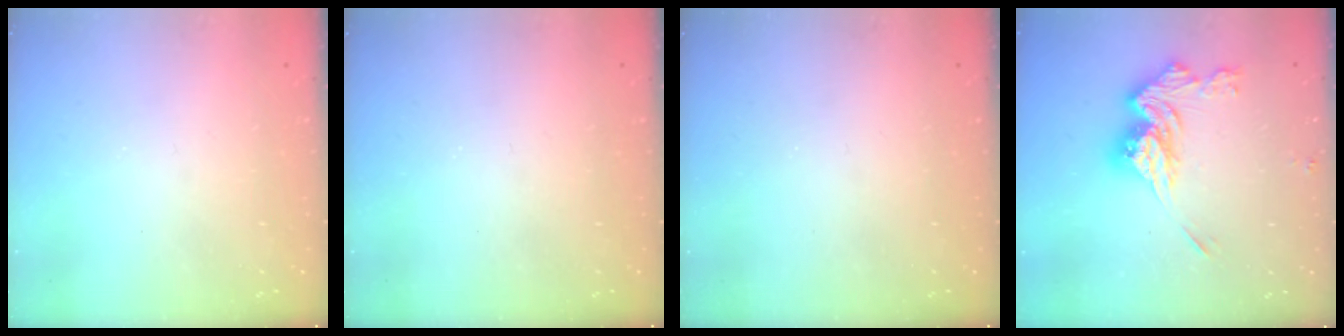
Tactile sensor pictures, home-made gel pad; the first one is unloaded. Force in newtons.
{"total": 0.0}
{"total": 0.0}
{"total": 15.3, "press": 15.2, "slide": 0.3}